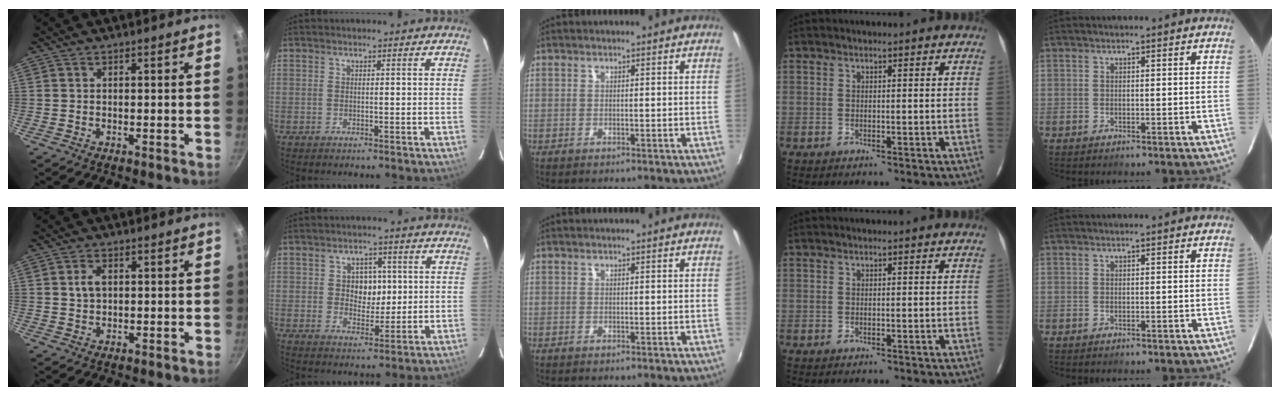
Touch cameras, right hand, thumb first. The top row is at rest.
{"thumb": {"total": 2.9, "force": [0.8, 1.8, 2.1], "torque": [-0.033, 0.000, 0.017]}, "index": {"total": 5.5, "force": [0.8, 4.4, 3.2], "torque": [-0.051, 0.009, 0.018]}}